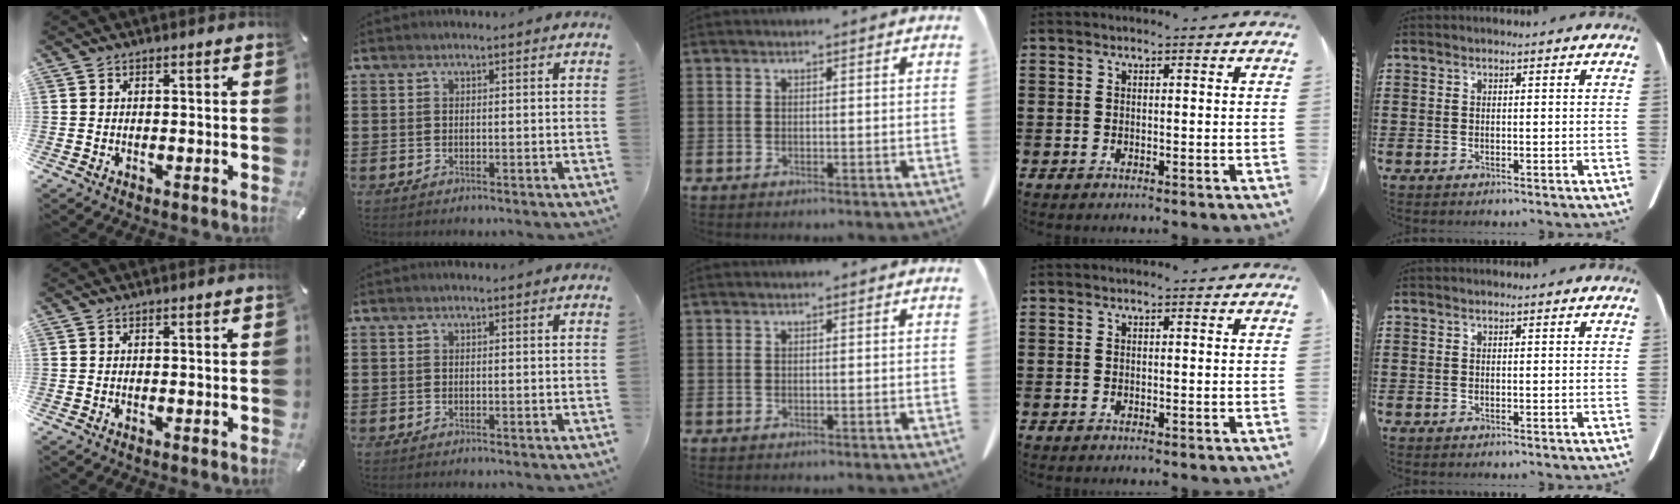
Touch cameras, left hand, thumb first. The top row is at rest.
{}